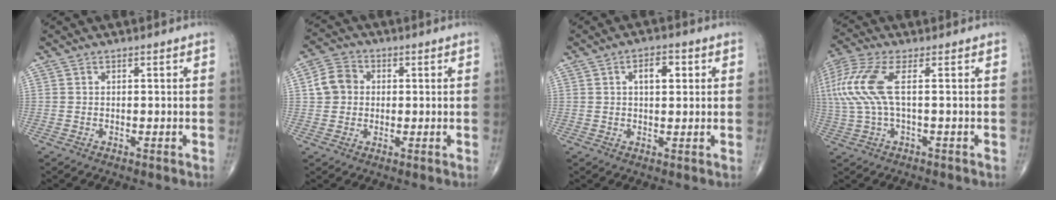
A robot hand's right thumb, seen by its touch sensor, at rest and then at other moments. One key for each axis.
{"total": 6.0, "fx": 0.6, "fy": 5.3, "fz": 2.9, "tx": -0.040, "ty": 0.011, "tz": 0.001}
{"total": 4.8, "fx": 1.3, "fy": 2.4, "fz": 3.9, "tx": -0.053, "ty": 0.005, "tz": 0.018}
{"total": 11.5, "fx": 1.8, "fy": 3.8, "fz": 10.7, "tx": -0.291, "ty": 0.022, "tz": 0.038}